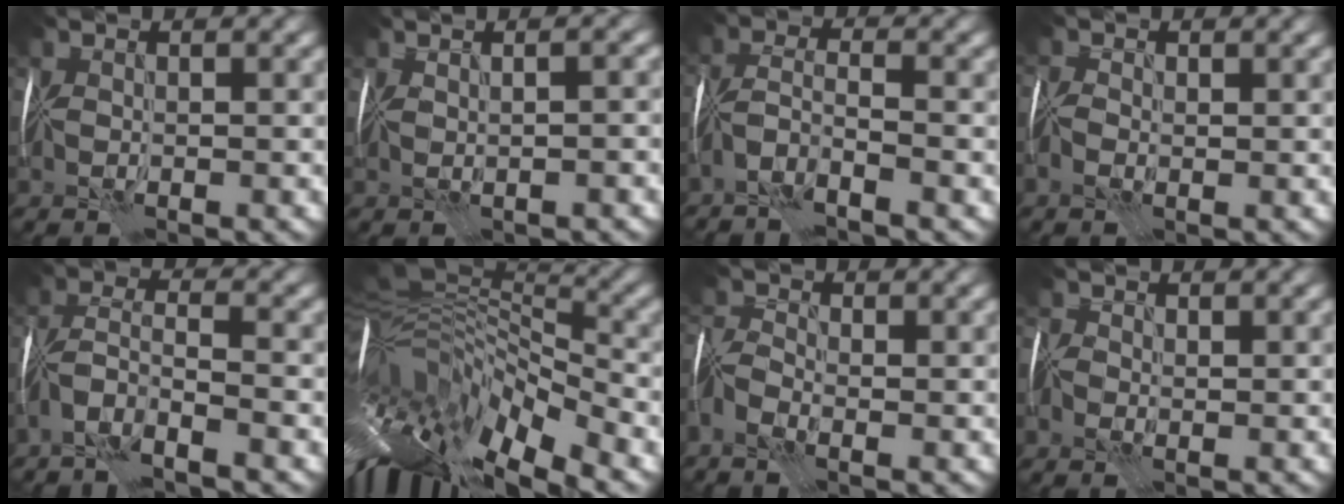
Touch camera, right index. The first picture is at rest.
{"total": 2.1, "force": [0.6, 0.4, 2.0], "torque": [-0.022, 0.009, 0.012]}
{"total": 2.7, "force": [-2.1, 0.1, 1.7], "torque": [-0.038, 0.005, -0.054]}
{"total": 1.2, "force": [-0.4, 0.9, 0.7], "torque": [-0.017, 0.001, -0.008]}
{"total": 4.1, "force": [-3.0, 0.8, 2.7], "torque": [-0.056, 0.005, -0.068]}
{"total": 14.1, "force": [-4.1, 4.9, 12.6], "torque": [-0.213, 0.031, -0.050]}
{"total": 3.6, "force": [-2.1, 1.6, 2.4], "torque": [-0.062, -0.004, -0.053]}
{"total": 1.8, "force": [-0.1, 1.5, 1.1], "torque": [-0.019, 0.011, -0.011]}